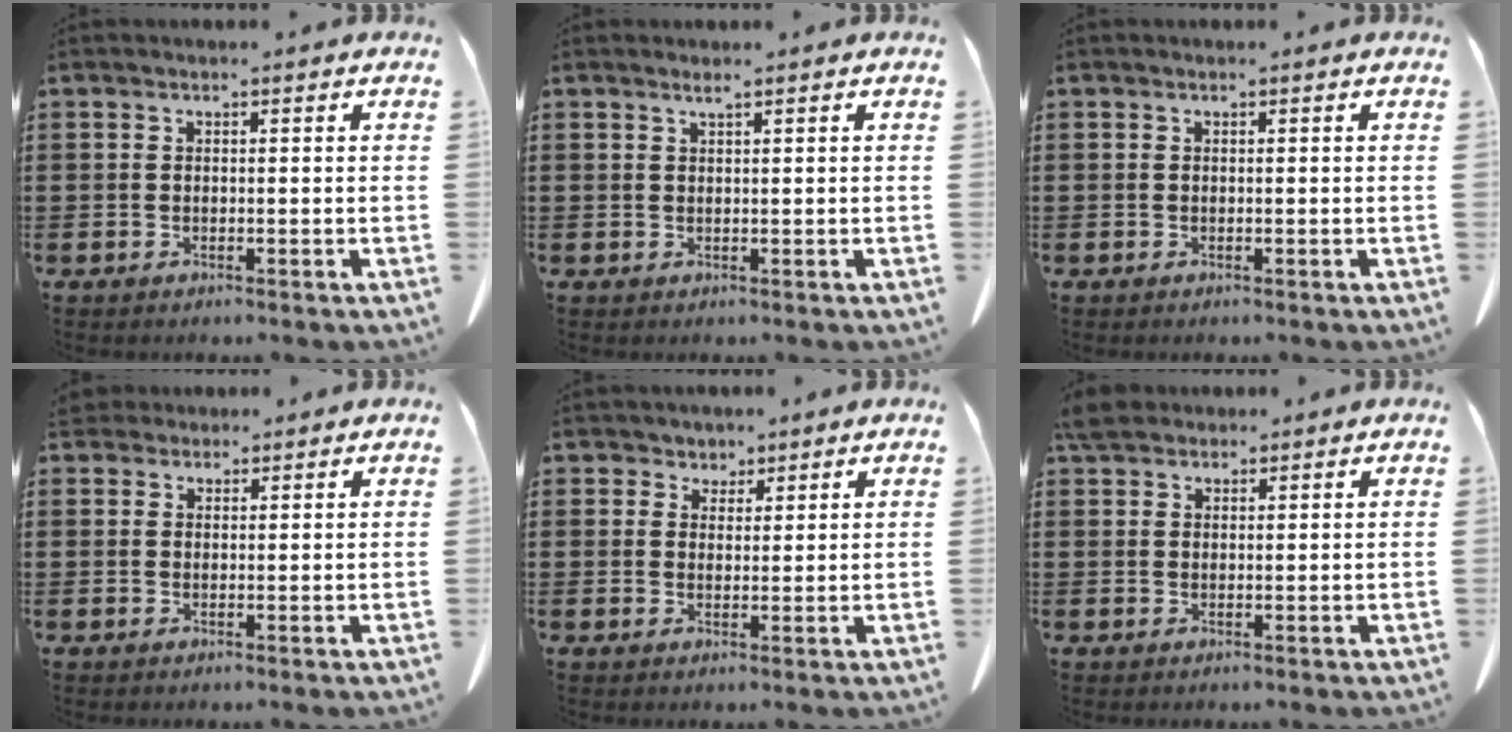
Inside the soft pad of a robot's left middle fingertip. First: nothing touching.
{"total": 1.0, "force": [0.8, -0.1, 0.6], "torque": [-0.013, -0.004, 0.016]}
{"total": 0.0}
{"total": 2.2, "force": [1.9, 0.9, 0.3], "torque": [-0.013, 0.005, 0.040]}
{"total": 2.7, "force": [2.2, 1.5, 0.1], "torque": [-0.013, 0.005, 0.043]}
{"total": 3.3, "force": [2.8, 1.3, 1.2], "torque": [-0.033, 0.005, 0.056]}